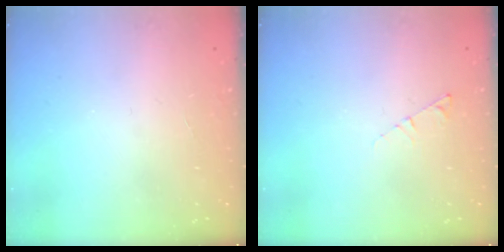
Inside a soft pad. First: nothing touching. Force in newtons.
{"total": 2.7, "press": 2.6, "slide": 0.3}